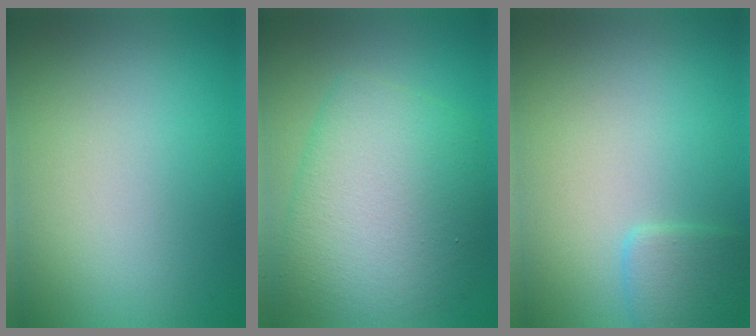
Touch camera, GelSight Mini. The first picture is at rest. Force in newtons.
{"total": 8.0, "press": 8.0, "slide": 0.1}
{"total": 1.8, "press": 1.8, "slide": 0.1}